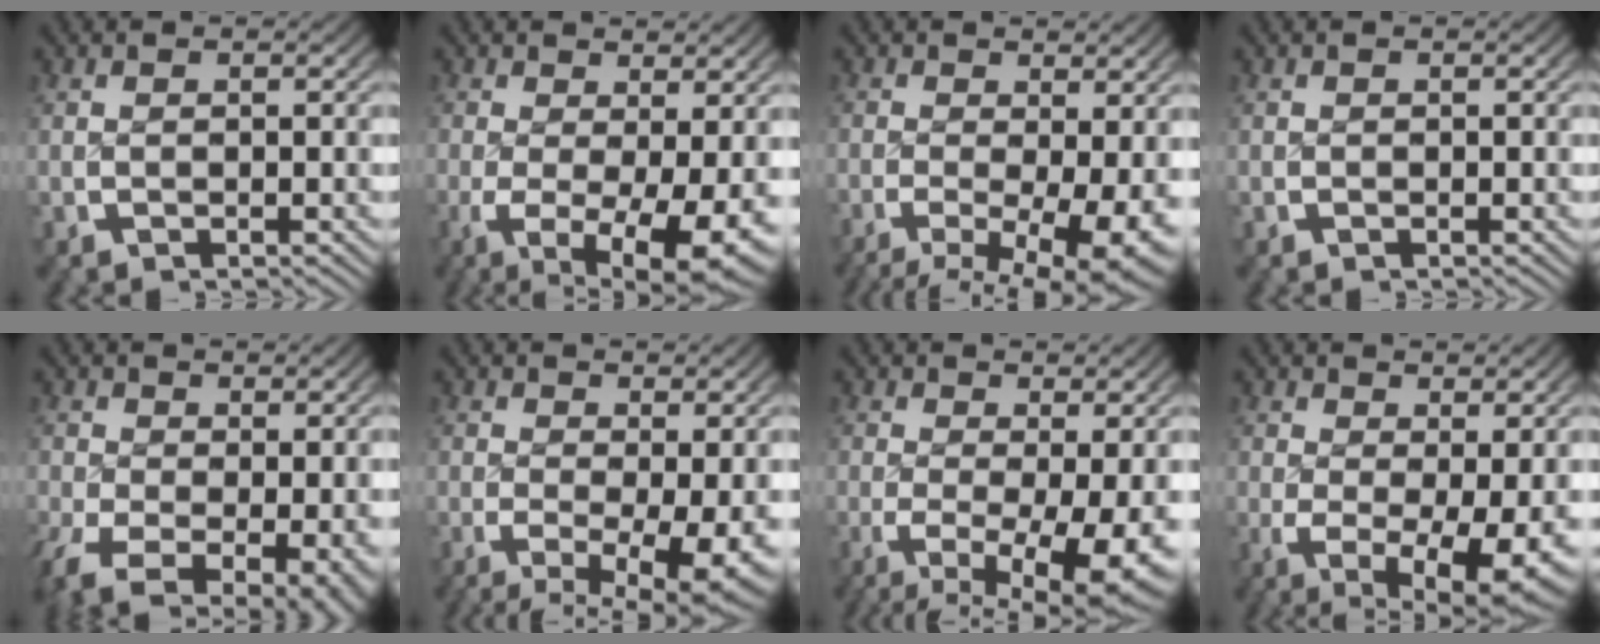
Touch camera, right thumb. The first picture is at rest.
{"total": 9.1, "force": [-1.7, 5.2, 7.3], "torque": [-0.116, -0.039, -0.010]}
{"total": 9.5, "force": [-2.0, 5.6, 7.3], "torque": [-0.110, -0.035, -0.019]}
{"total": 0.0}
{"total": 9.0, "force": [-3.4, 5.9, 5.9], "torque": [-0.129, -0.070, -0.019]}
{"total": 8.6, "force": [-1.6, 4.9, 6.9], "torque": [-0.102, -0.030, -0.012]}
{"total": 9.8, "force": [-1.6, 5.6, 7.9], "torque": [-0.118, -0.037, -0.010]}
{"total": 8.5, "force": [-1.3, 4.9, 6.8], "torque": [-0.104, -0.036, -0.005]}